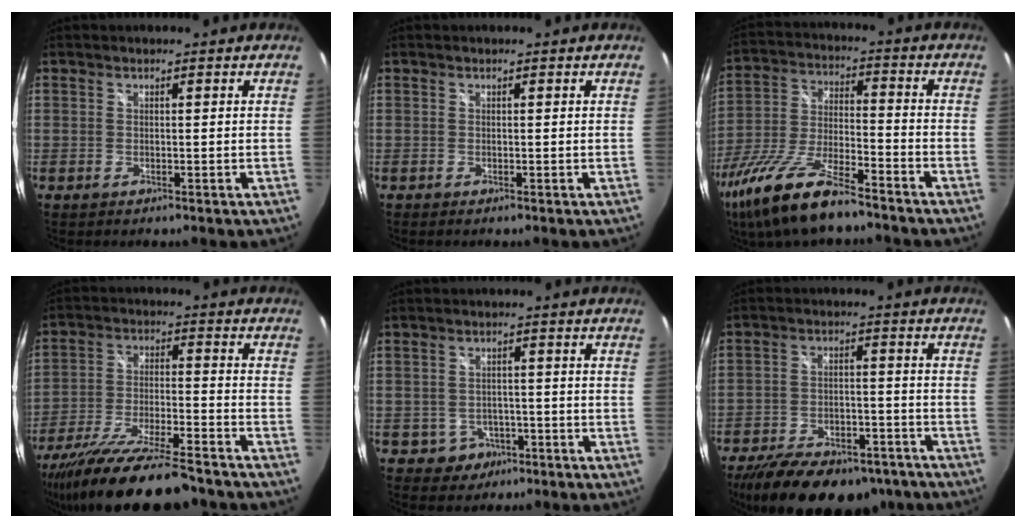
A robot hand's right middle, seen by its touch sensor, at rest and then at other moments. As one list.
[{"total": 0.0}, {"total": 18.2, "force": [-13.0, 4.7, 11.8], "torque": [-0.253, -0.038, -0.243]}, {"total": 21.1, "force": [-17.6, 3.4, 11.2], "torque": [-0.218, -0.055, -0.286]}, {"total": 4.7, "force": [-2.3, 4.0, 0.7], "torque": [-0.026, 0.010, -0.025]}, {"total": 22.4, "force": [-17.0, 9.9, 10.8], "torque": [-0.220, -0.014, -0.236]}]